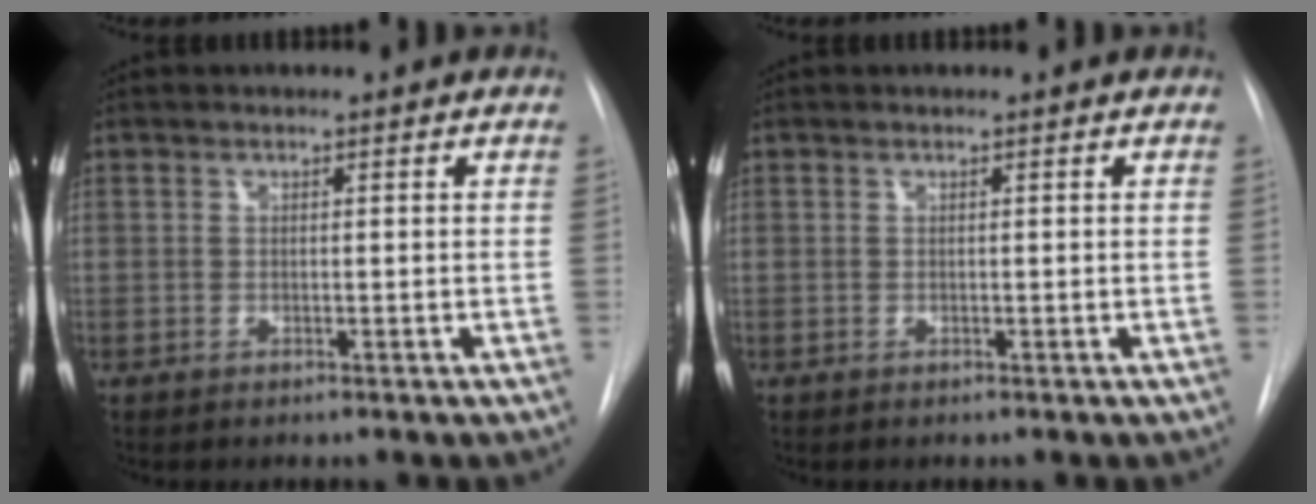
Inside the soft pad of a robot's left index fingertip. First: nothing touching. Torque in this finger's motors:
{"motor_torque": [0.00, 0.00, 0.00, 0.00]}